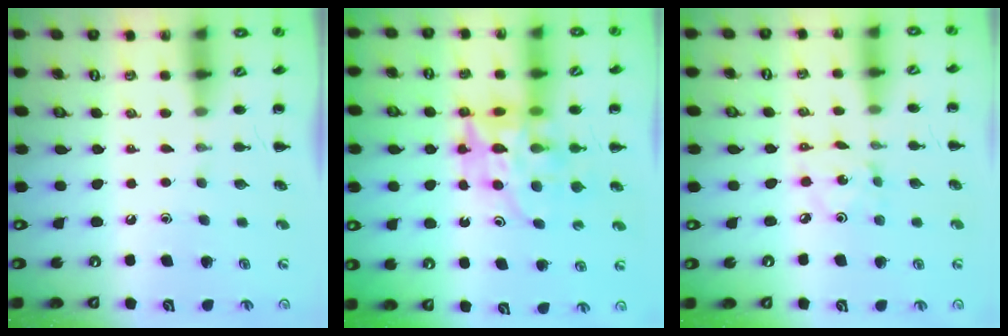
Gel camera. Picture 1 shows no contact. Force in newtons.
{"total": 12.2, "press": 11.6, "slide": 3.7}
{"total": 2.2, "press": 2.1, "slide": 0.5}